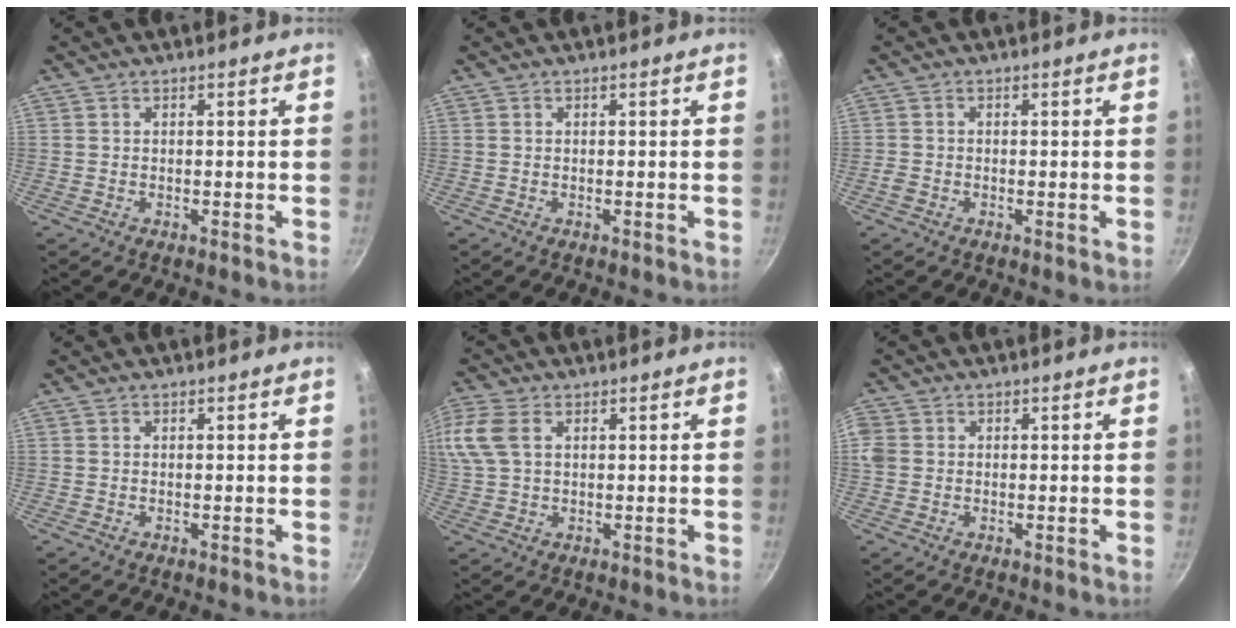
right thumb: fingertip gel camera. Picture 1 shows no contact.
{"total": 0.0}
{"total": 1.3, "force": [-0.5, 1.0, 0.7], "torque": [-0.016, 0.003, -0.014]}
{"total": 0.0}
{"total": 8.7, "force": [2.8, 5.4, 6.2], "torque": [-0.147, 0.016, 0.052]}
{"total": 4.0, "force": [0.2, 3.5, 2.0], "torque": [-0.042, 0.005, -0.003]}